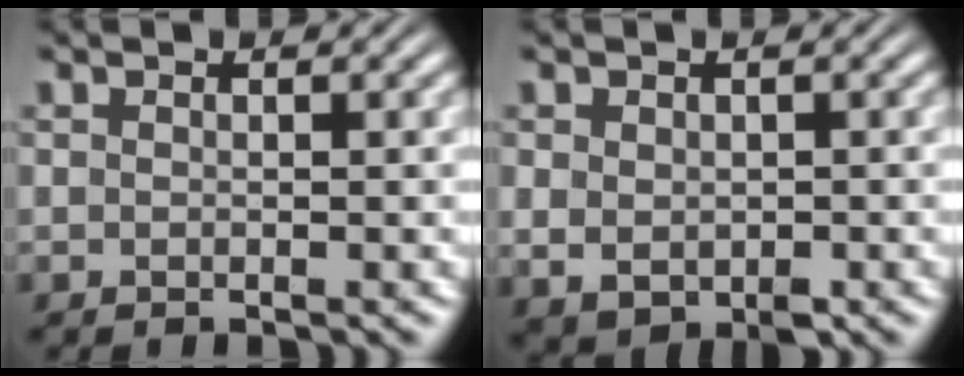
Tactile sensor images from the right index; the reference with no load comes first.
{"total": 3.2, "force": [-0.5, 2.4, 2.0], "torque": [-0.048, -0.024, 0.010]}